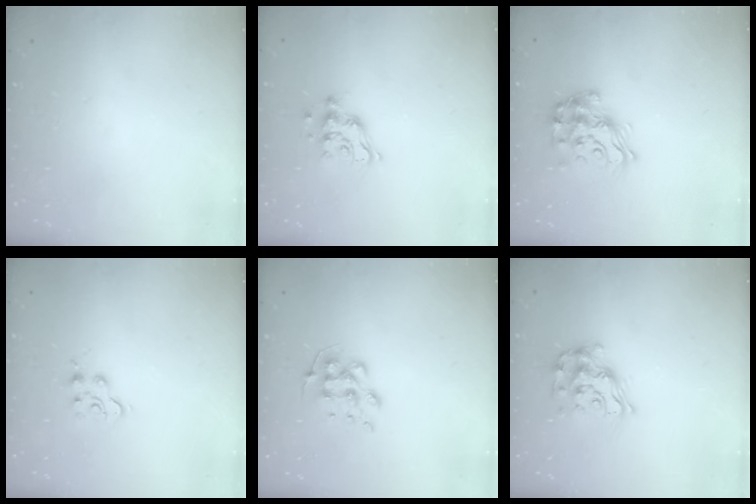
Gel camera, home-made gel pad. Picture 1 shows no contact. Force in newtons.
{"total": 10.1, "press": 10.1, "slide": 0.3}
{"total": 16.9, "press": 16.9, "slide": 1.0}
{"total": 4.2, "press": 4.2, "slide": 0.6}
{"total": 8.0, "press": 8.0, "slide": 0.3}
{"total": 12.8, "press": 12.8, "slide": 0.6}